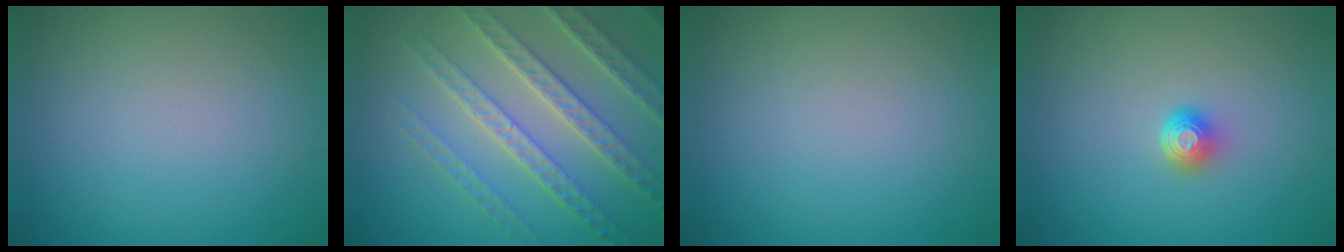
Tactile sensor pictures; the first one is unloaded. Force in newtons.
{"total": 6.9, "press": 5.3, "slide": 4.4}
{"total": 0.0}
{"total": 1.6, "press": 1.2, "slide": 1.0}